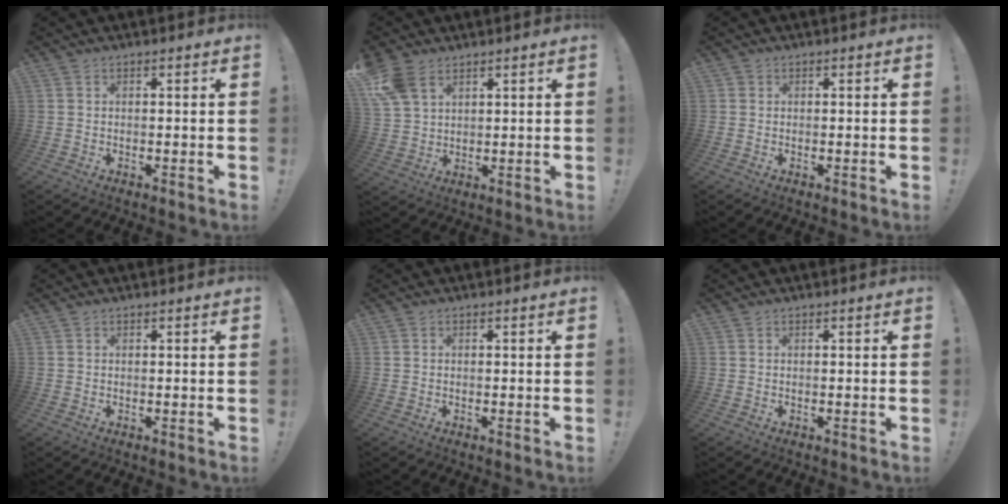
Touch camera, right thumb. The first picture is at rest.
{"total": 8.2, "force": [4.8, 4.9, 4.5], "torque": [-0.089, -0.013, 0.098]}
{"total": 0.7, "force": [0.2, 0.6, 0.0], "torque": [0.004, -0.001, 0.004]}
{"total": 0.0}
{"total": 0.0}
{"total": 0.0}